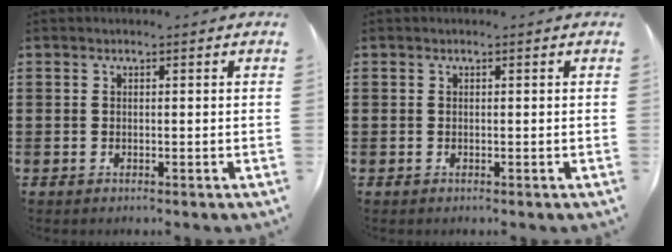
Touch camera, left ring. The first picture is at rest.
{"total": 0.0}